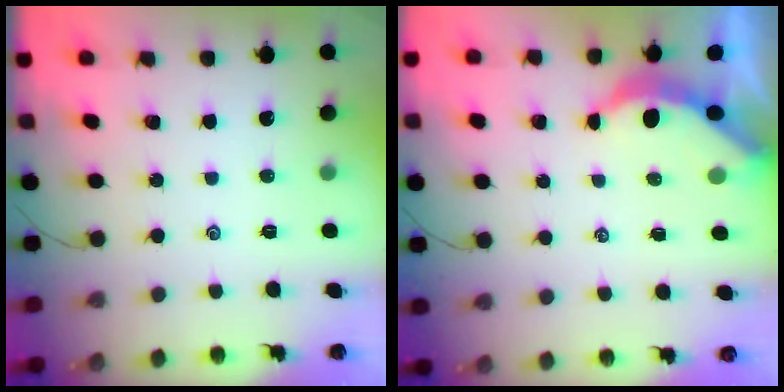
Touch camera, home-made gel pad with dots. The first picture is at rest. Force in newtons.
{"total": 4.0, "press": 3.9, "slide": 0.4}